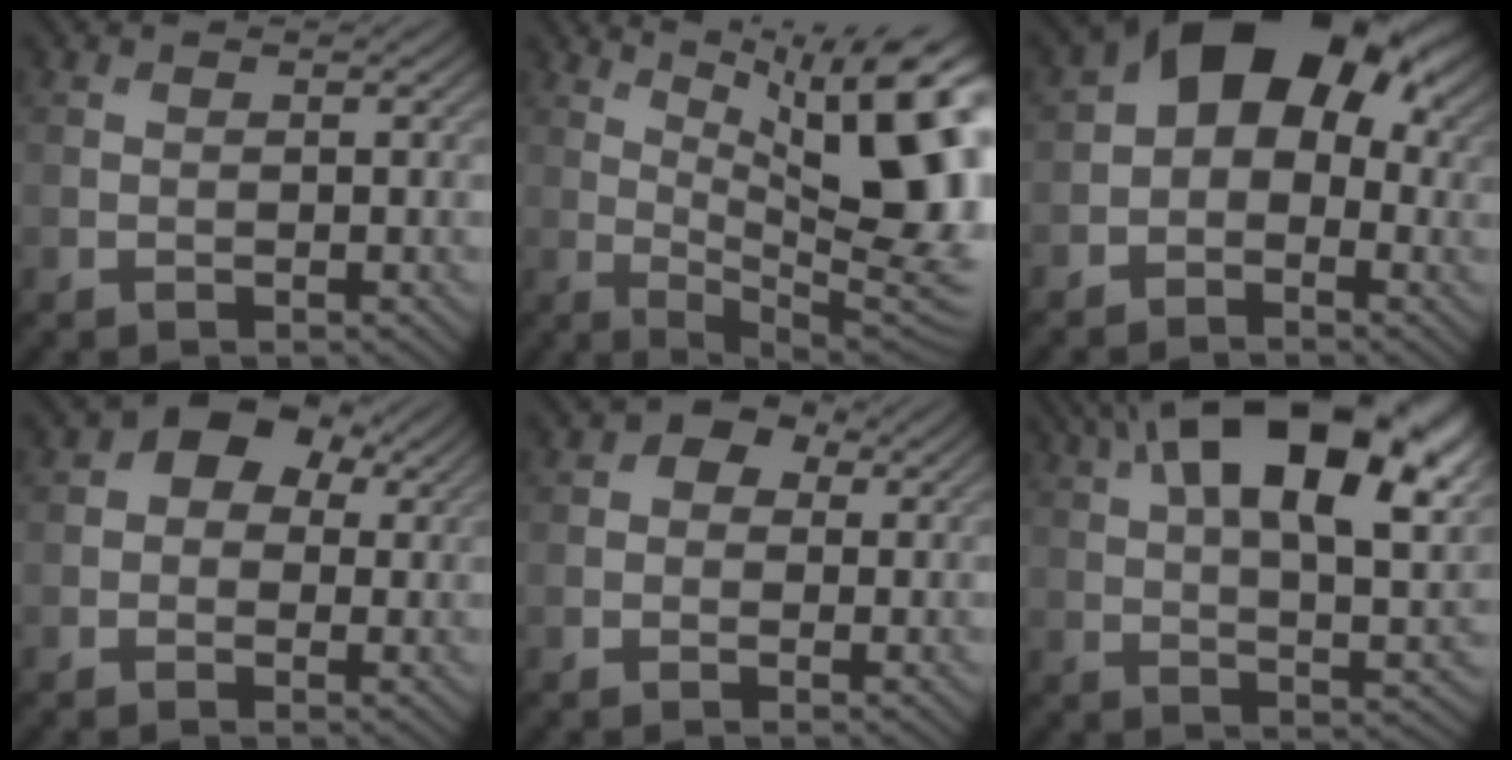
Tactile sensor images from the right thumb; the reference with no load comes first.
{"total": 18.0, "force": [6.2, 5.9, 15.8], "torque": [-0.216, 0.026, 0.104]}
{"total": 11.8, "force": [1.7, 7.8, 8.7], "torque": [-0.121, 0.012, 0.012]}
{"total": 6.2, "force": [2.2, 4.3, 4.0], "torque": [-0.057, 0.005, 0.024]}
{"total": 3.3, "force": [1.1, 2.4, 1.9], "torque": [-0.025, 0.004, 0.007]}
{"total": 20.0, "force": [9.0, 8.7, 15.5], "torque": [-0.238, 0.033, 0.122]}